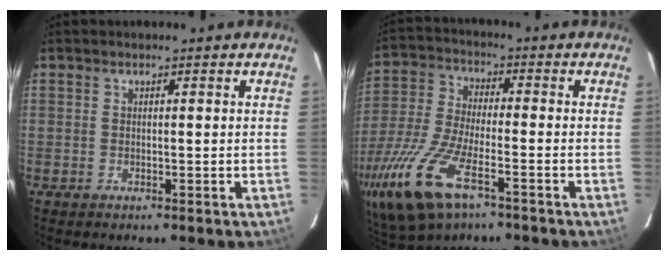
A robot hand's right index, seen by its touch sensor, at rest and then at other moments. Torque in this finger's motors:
{"motor_torque": [1.42, -0.72, 0.59, 0.21]}